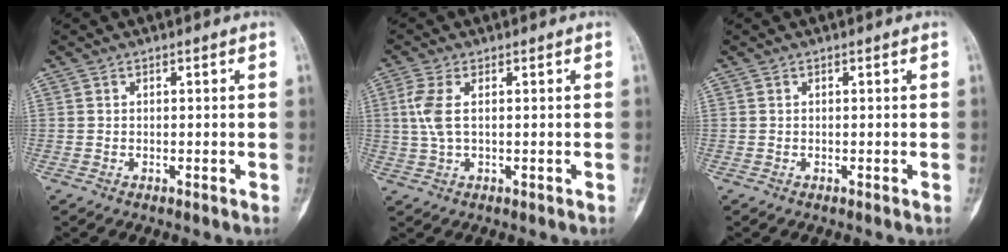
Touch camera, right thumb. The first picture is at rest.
{"total": 4.7, "force": [0.7, 1.9, 4.3], "torque": [-0.118, 0.006, 0.015]}
{"total": 0.0}